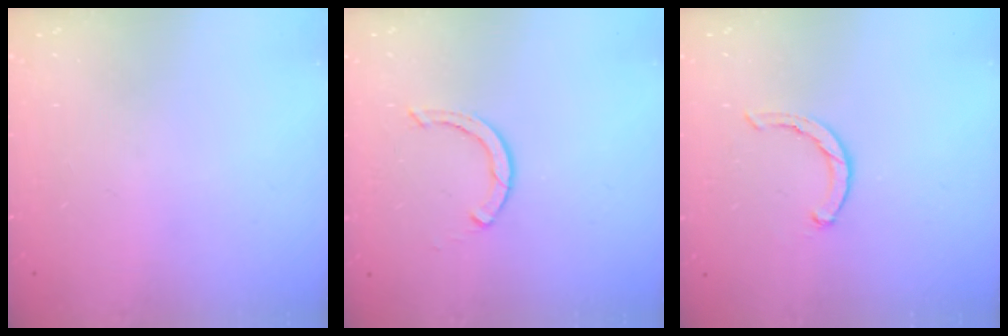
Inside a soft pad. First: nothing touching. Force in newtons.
{"total": 2.4, "press": 2.4, "slide": 0.0}
{"total": 2.3, "press": 2.2, "slide": 0.5}